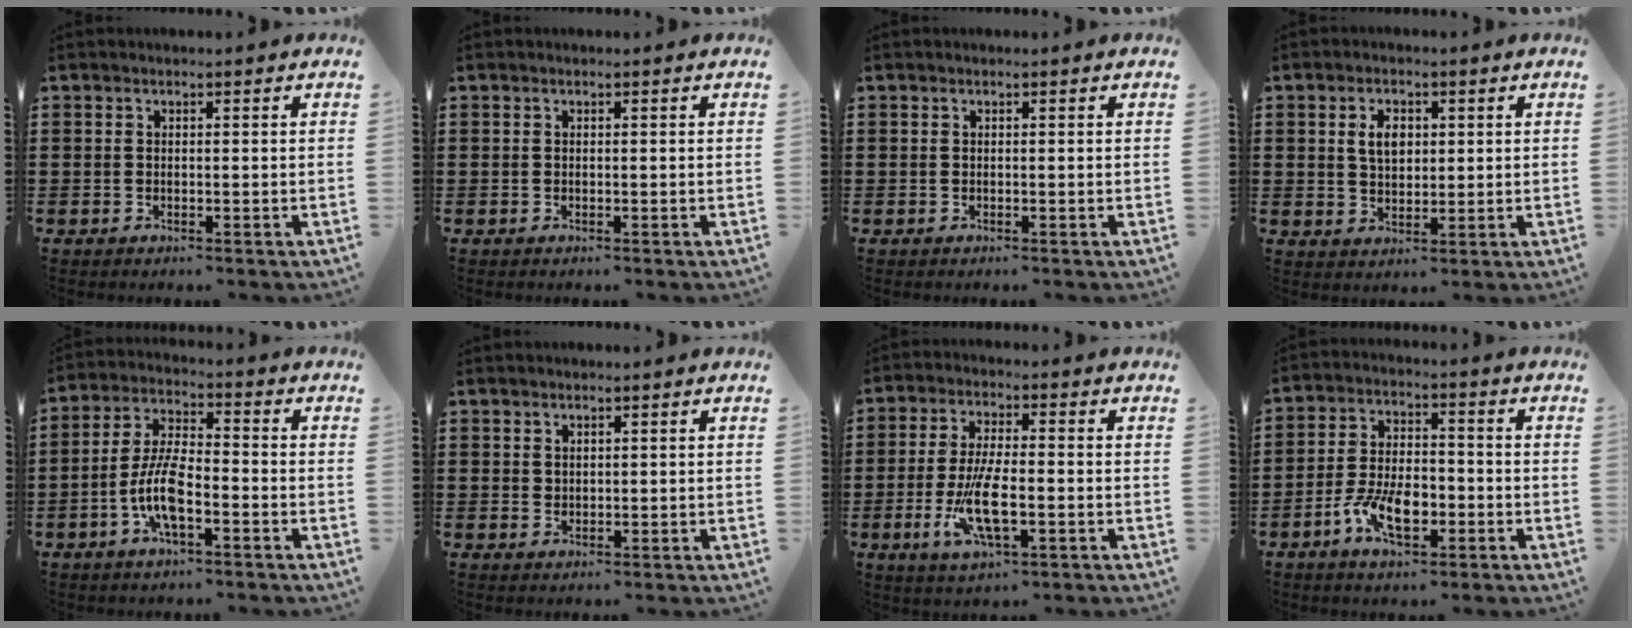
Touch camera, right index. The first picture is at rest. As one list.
[{"total": 0.0}, {"total": 0.0}, {"total": 4.1, "force": [1.0, 2.6, 3.0], "torque": [-0.058, 0.010, 0.013]}, {"total": 7.9, "force": [-2.9, 2.5, 6.9], "torque": [-0.164, -0.012, -0.061]}, {"total": 1.2, "force": [1.0, 0.6, 0.2], "torque": [-0.005, 0.003, 0.021]}, {"total": 8.8, "force": [-2.5, 2.5, 8.1], "torque": [-0.181, -0.023, -0.048]}, {"total": 8.2, "force": [-3.5, 3.9, 6.3], "torque": [-0.138, -0.003, -0.065]}]